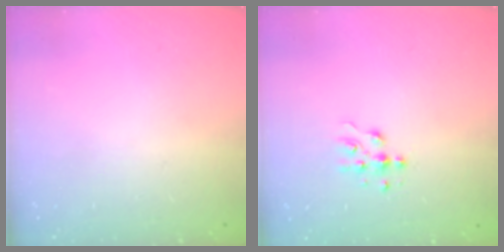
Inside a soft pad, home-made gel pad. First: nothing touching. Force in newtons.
{"total": 6.7, "press": 6.7, "slide": 0.7}